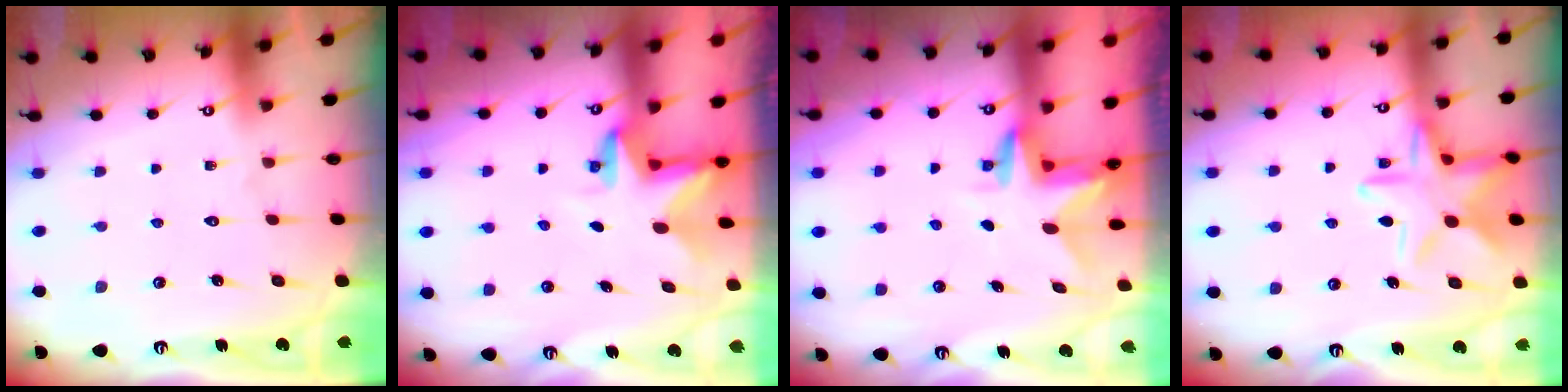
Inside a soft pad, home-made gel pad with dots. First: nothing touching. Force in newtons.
{"total": 2.8, "press": 2.8, "slide": 0.2}
{"total": 2.9, "press": 2.9, "slide": 0.3}
{"total": 14.4, "press": 14.4, "slide": 0.9}